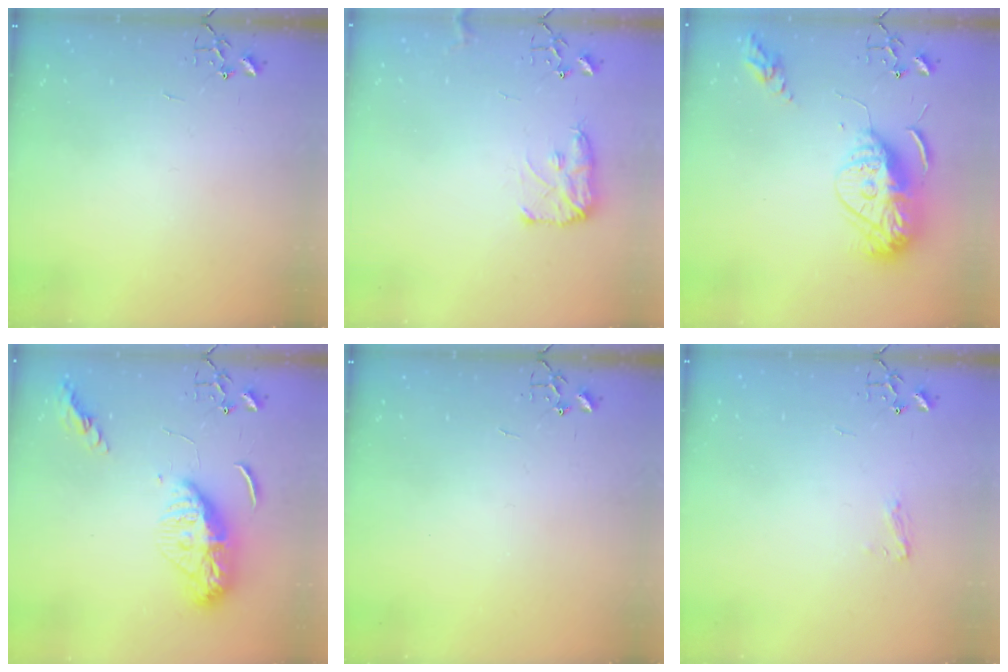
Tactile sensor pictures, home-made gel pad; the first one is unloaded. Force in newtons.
{"total": 8.9, "press": 8.8, "slide": 0.6}
{"total": 14.7, "press": 14.6, "slide": 1.3}
{"total": 13.0, "press": 13.0, "slide": 1.2}
{"total": 0.0}
{"total": 5.7, "press": 5.7, "slide": 0.7}